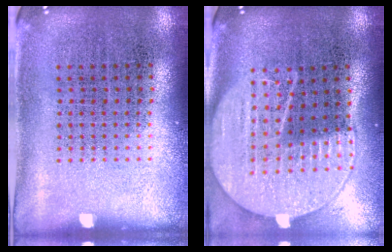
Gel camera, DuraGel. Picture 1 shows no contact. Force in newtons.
{"total": 2.0, "press": 1.8, "slide": 0.9}